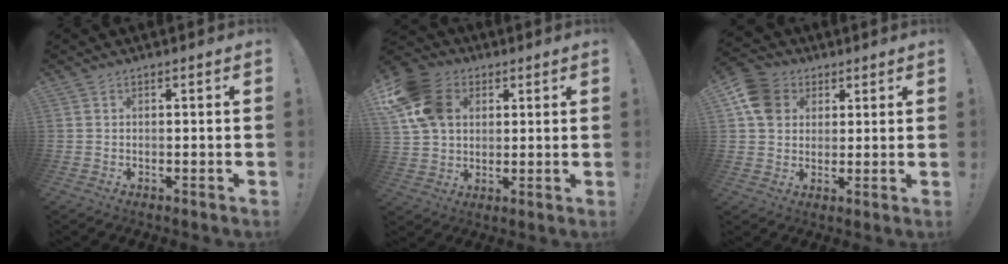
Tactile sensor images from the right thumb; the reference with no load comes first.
{"total": 16.3, "force": [5.2, 12.8, 8.6], "torque": [-0.153, -0.010, 0.104]}
{"total": 10.5, "force": [3.6, 8.9, 4.1], "torque": [-0.050, -0.013, 0.073]}